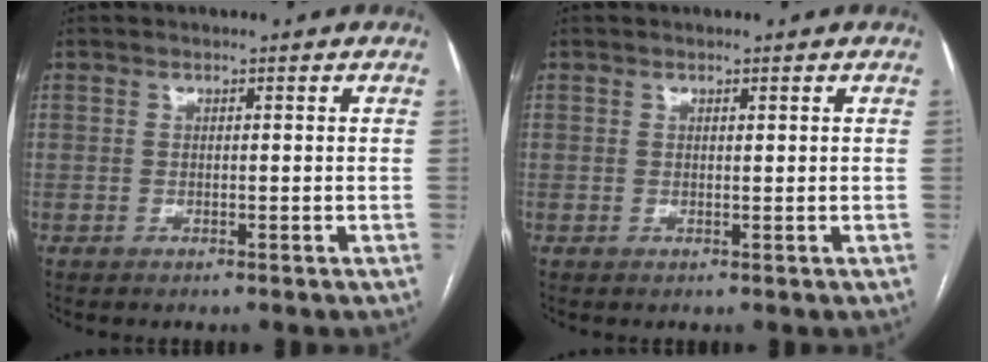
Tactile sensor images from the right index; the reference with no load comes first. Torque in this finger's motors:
{"motor_torque": [0.04, 0.00, 0.03, 0.00]}